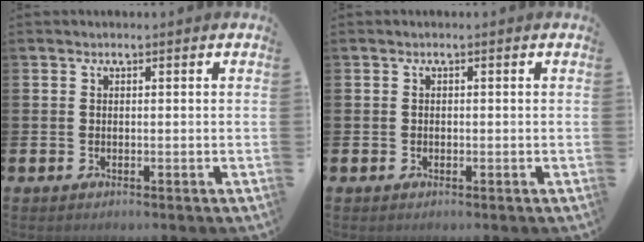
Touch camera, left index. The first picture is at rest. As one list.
[{"total": 0.5, "force": [-0.2, 0.5, 0.1], "torque": [-0.009, 0.007, -0.005]}]